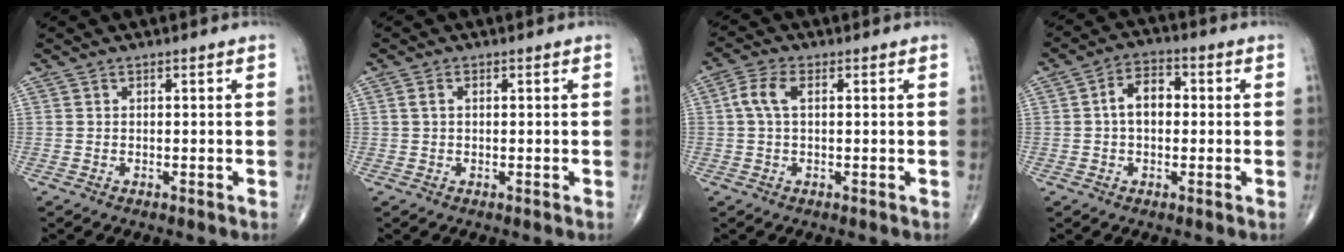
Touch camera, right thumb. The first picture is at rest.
{"total": 1.4, "force": [0.3, 0.9, 1.1], "torque": [-0.025, 0.007, 0.006]}
{"total": 4.7, "force": [0.8, 2.3, 4.0], "torque": [-0.099, 0.011, 0.012]}
{"total": 6.5, "force": [0.2, 4.3, 4.9], "torque": [-0.070, 0.023, -0.006]}